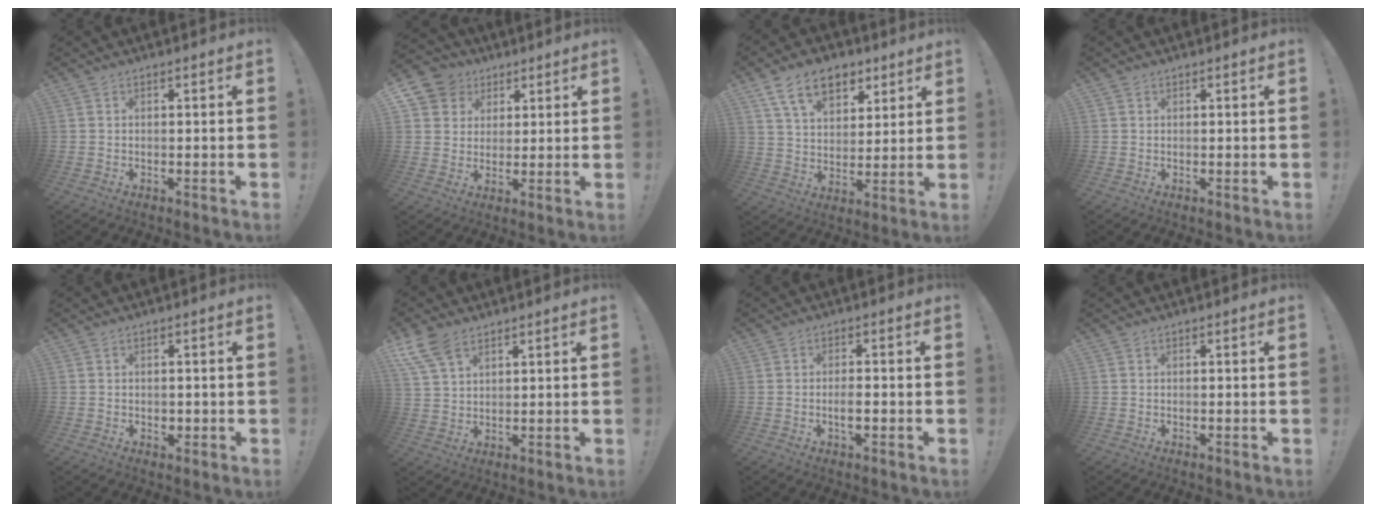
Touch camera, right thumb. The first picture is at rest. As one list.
[{"total": 8.6, "force": [3.4, 7.6, 2.0], "torque": [-0.022, -0.022, 0.070]}, {"total": 14.9, "force": [8.2, 9.3, 8.2], "torque": [-0.130, -0.031, 0.151]}, {"total": 0.0}, {"total": 1.2, "force": [0.0, 1.1, 0.5], "torque": [0.001, 0.000, -0.003]}, {"total": 8.6, "force": [5.5, 4.4, 4.8], "torque": [-0.090, -0.017, 0.109]}, {"total": 3.0, "force": [-1.0, 0.8, 2.7], "torque": [-0.039, 0.001, -0.019]}, {"total": 0.0}]